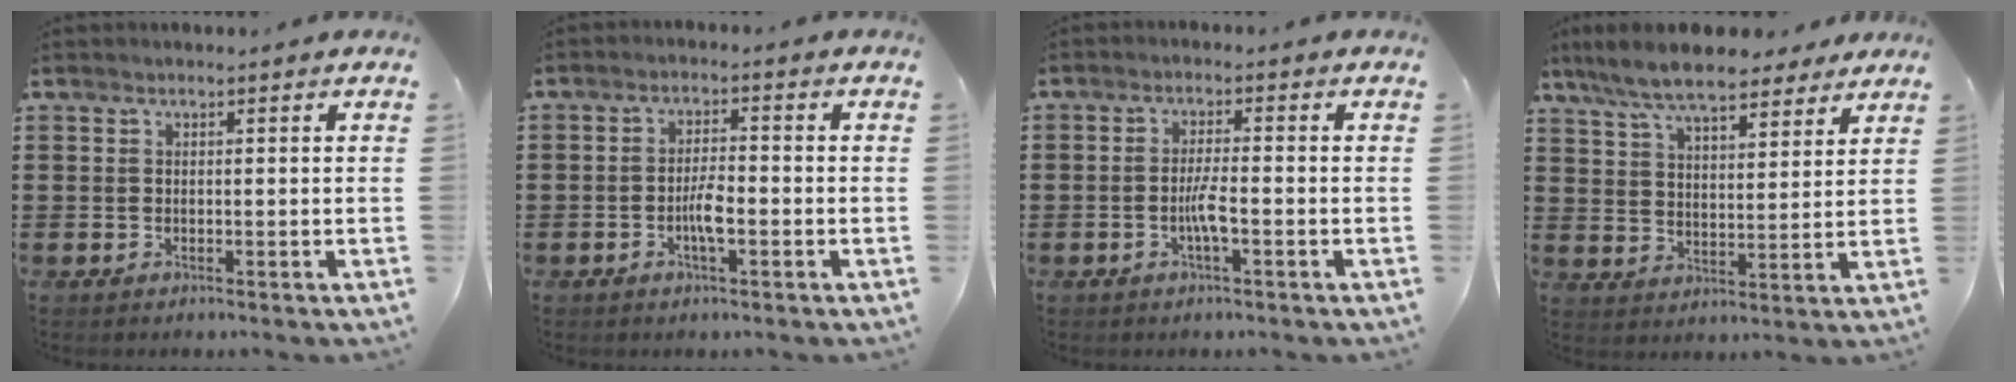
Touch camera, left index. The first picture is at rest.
{"total": 4.1, "force": [-1.2, 1.0, 3.8], "torque": [-0.079, 0.000, -0.026]}
{"total": 3.7, "force": [-1.1, 0.4, 3.5], "torque": [-0.076, -0.005, -0.025]}
{"total": 9.1, "force": [7.9, 1.9, 3.9], "torque": [-0.104, -0.020, 0.146]}